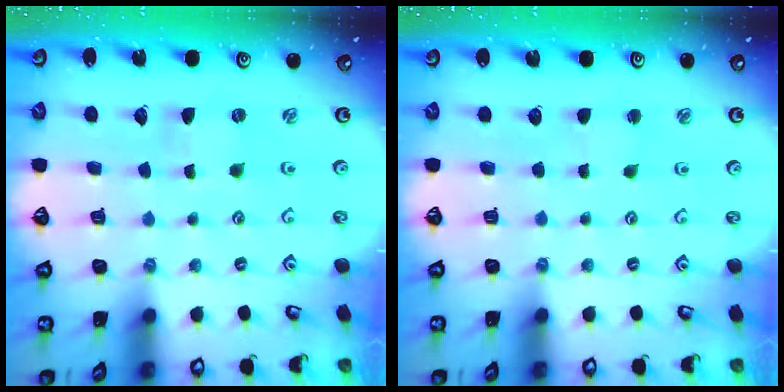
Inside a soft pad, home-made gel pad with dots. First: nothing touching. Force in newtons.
{"total": 1.9, "press": 1.9, "slide": 0.2}